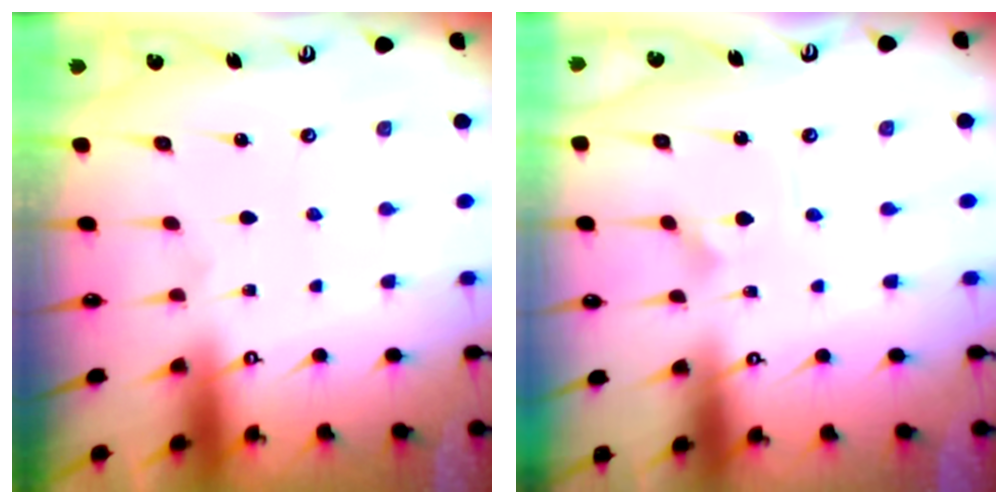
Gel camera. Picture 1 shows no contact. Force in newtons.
{"total": 3.0, "press": 3.0, "slide": 0.0}